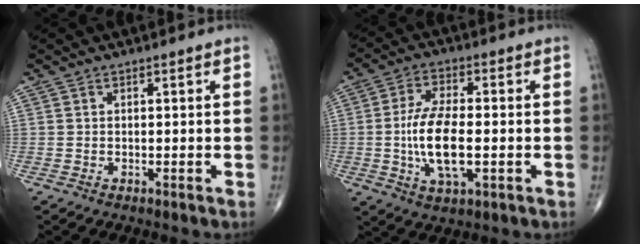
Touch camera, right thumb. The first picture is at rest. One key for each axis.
{"total": 11.6, "fx": -1.5, "fy": 4.9, "fz": 10.4, "tx": -0.203, "ty": 0.004, "tz": -0.026}